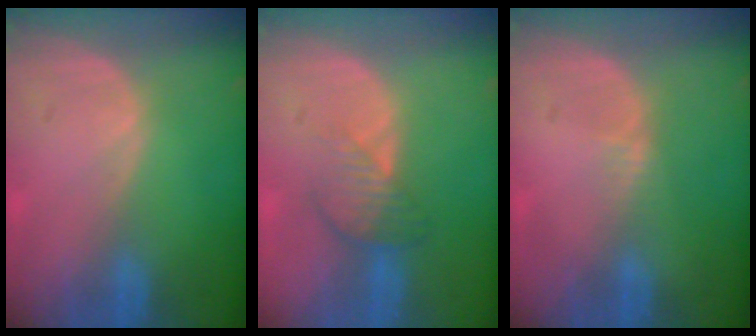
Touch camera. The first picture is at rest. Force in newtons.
{"total": 4.1, "press": 3.5, "slide": 2.0}
{"total": 0.8, "press": 0.8, "slide": 0.4}